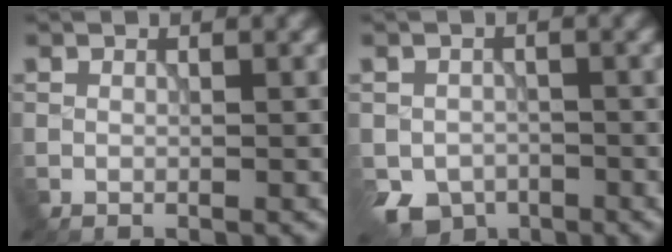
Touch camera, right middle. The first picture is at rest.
{"total": 4.5, "force": [-2.3, 3.4, 1.8], "torque": [-0.032, -0.019, -0.038]}